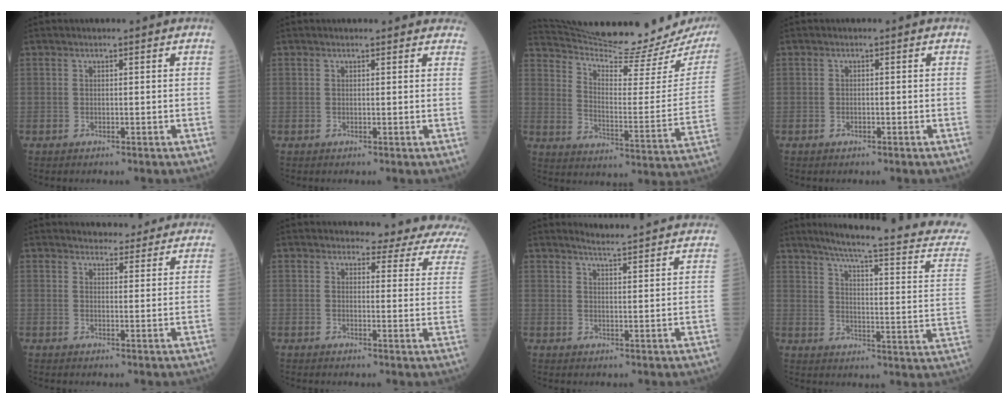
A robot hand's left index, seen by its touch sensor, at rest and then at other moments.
{"total": 5.6, "force": [5.2, 1.6, 1.6], "torque": [-0.007, 0.010, 0.041]}
{"total": 23.4, "force": [21.8, 1.0, 8.4], "torque": [-0.137, -0.082, 0.297]}
{"total": 0.7, "force": [-0.4, 0.3, 0.4], "torque": [-0.008, 0.001, -0.006]}
{"total": 9.2, "force": [8.7, 2.5, 1.5], "torque": [0.002, 0.005, 0.086]}
{"total": 12.5, "force": [11.3, 3.5, 4.0], "torque": [-0.016, -0.050, 0.088]}
{"total": 15.1, "force": [14.6, 0.5, 3.7], "torque": [-0.044, -0.031, 0.163]}
{"total": 21.2, "force": [18.5, -0.5, 10.3], "torque": [-0.150, -0.062, 0.224]}